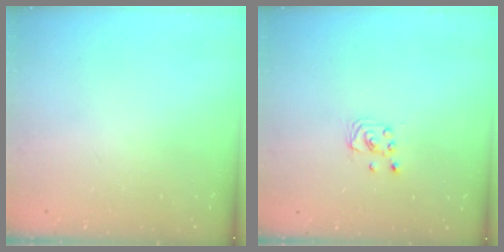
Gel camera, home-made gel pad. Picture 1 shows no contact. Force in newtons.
{"total": 1.9, "press": 1.9, "slide": 0.1}